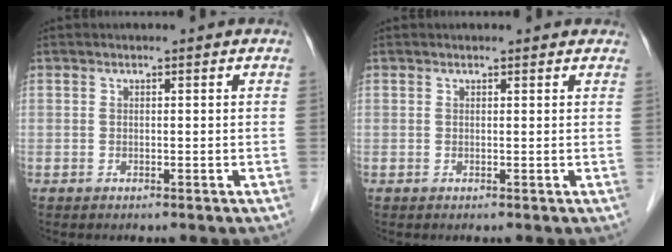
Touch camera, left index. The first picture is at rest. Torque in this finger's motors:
{"motor_torque": [0.24, -0.24, -0.01, 0.00]}